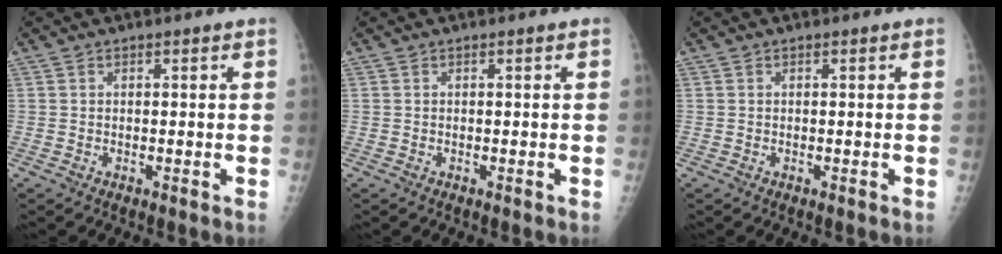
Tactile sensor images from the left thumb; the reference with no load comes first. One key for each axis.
{"total": 0.0}
{"total": 0.0}